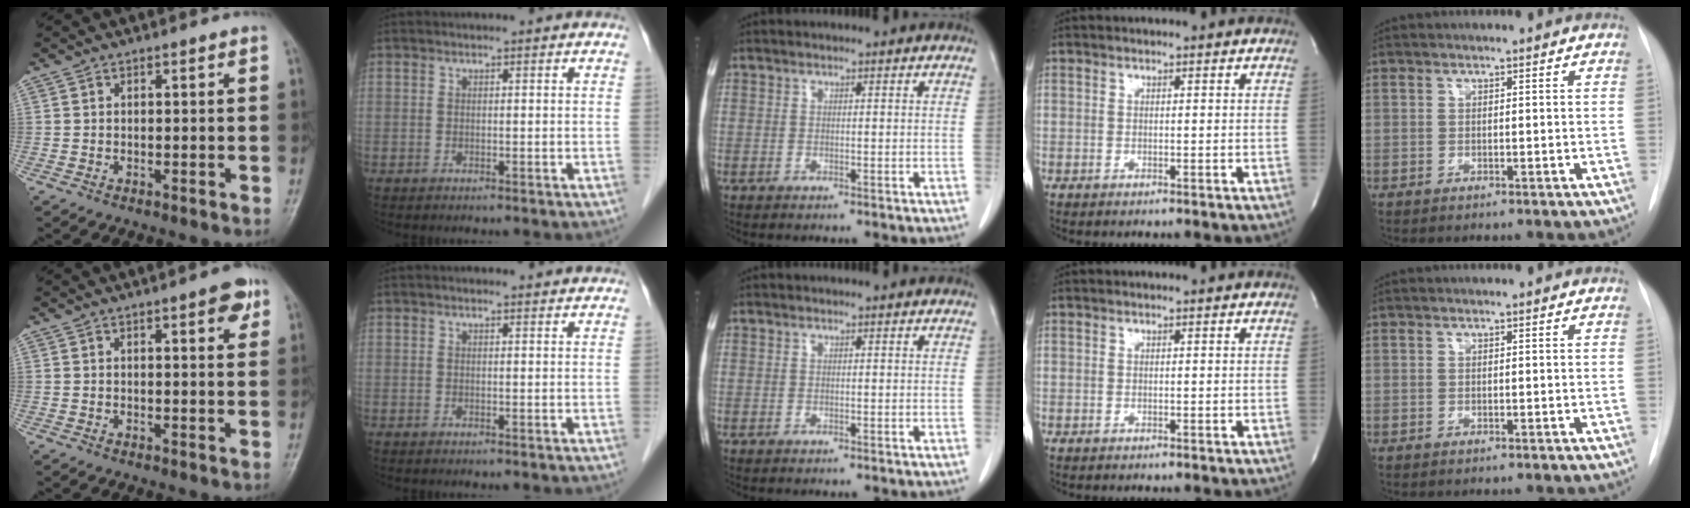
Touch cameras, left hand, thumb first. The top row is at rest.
{"thumb": {"total": 4.4, "force": [2.3, 1.3, 3.5], "torque": [-0.035, -0.008, 0.025]}, "index": {"total": 2.2, "force": [2.1, 0.4, 0.5], "torque": [-0.015, 0.010, 0.021]}}